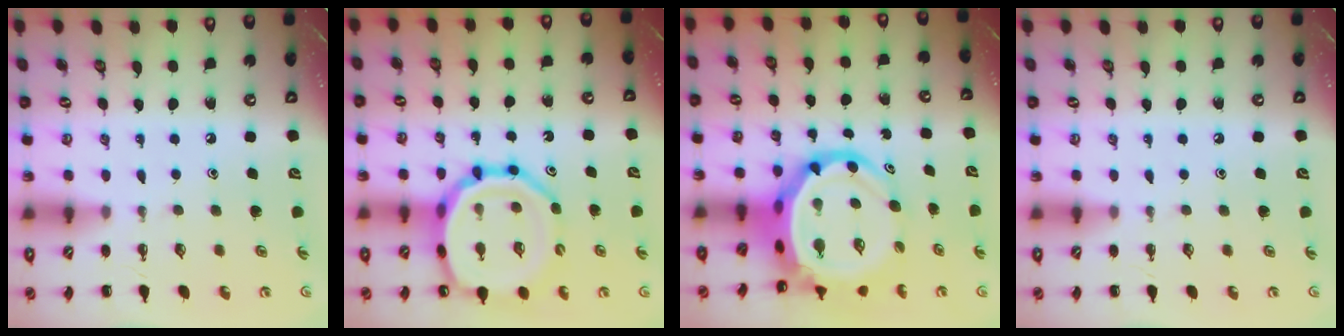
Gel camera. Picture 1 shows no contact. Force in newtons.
{"total": 20.5, "press": 20.2, "slide": 3.3}
{"total": 10.2, "press": 9.8, "slide": 2.8}
{"total": 0.0}